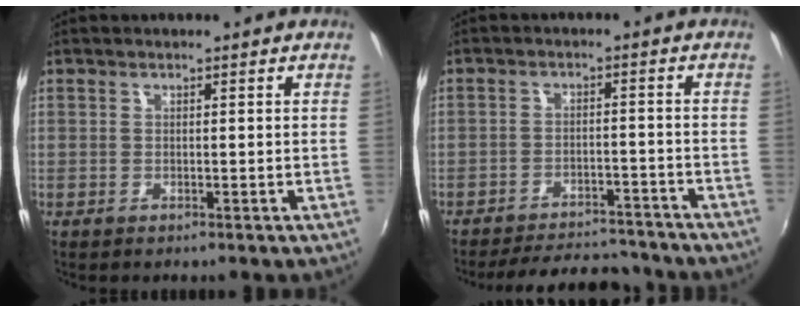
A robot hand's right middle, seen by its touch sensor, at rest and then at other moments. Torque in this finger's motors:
{"motor_torque": [0.91, -1.23, 0.19, 0.05]}